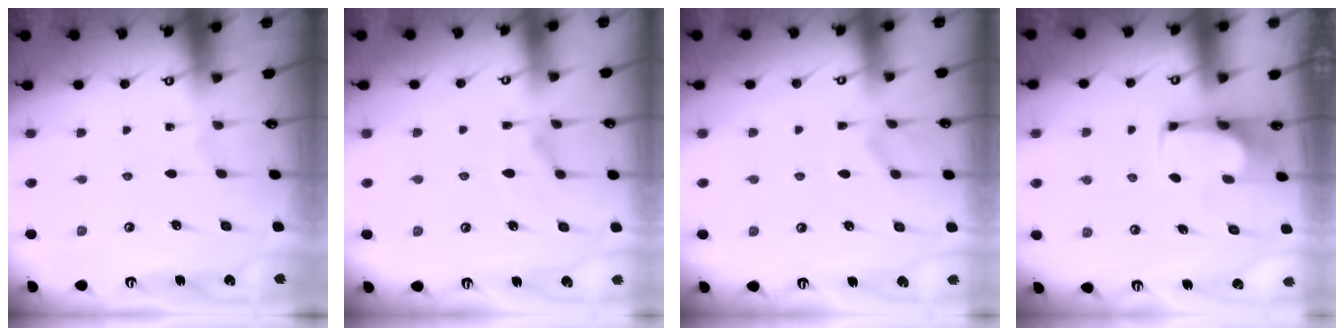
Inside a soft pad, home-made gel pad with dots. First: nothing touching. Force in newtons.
{"total": 3.5, "press": 3.3, "slide": 1.3}
{"total": 1.3, "press": 0.5, "slide": 1.2}
{"total": 3.7, "press": 3.6, "slide": 0.7}